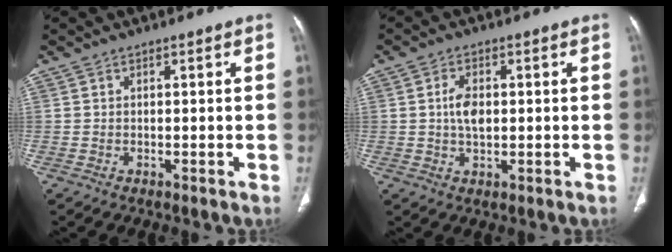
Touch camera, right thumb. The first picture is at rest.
{"total": 4.4, "force": [0.4, 2.6, 3.6], "torque": [-0.066, 0.002, 0.006]}